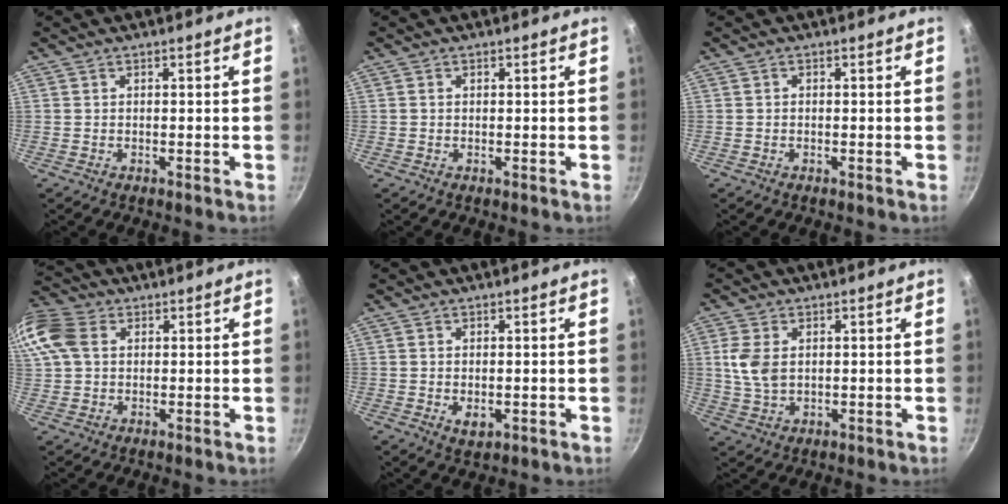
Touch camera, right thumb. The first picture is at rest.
{"total": 0.6, "force": [0.1, 0.5, 0.3], "torque": [-0.004, 0.004, 0.000]}
{"total": 0.8, "force": [-0.3, 0.7, 0.4], "torque": [-0.006, 0.005, -0.006]}
{"total": 14.2, "force": [3.9, 10.7, 8.6], "torque": [-0.202, 0.031, 0.064]}
{"total": 3.0, "force": [-0.4, 1.8, 2.3], "torque": [-0.036, -0.009, -0.003]}
{"total": 6.4, "force": [1.1, 4.2, 4.7], "torque": [-0.098, -0.005, 0.023]}